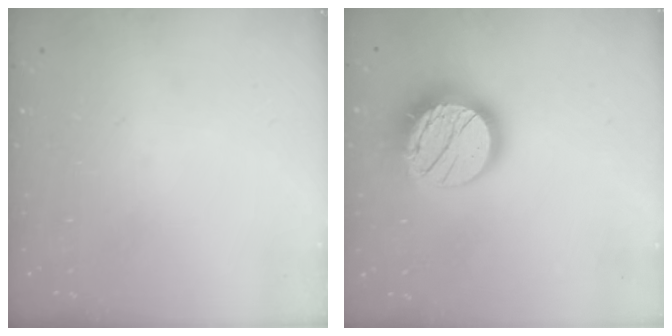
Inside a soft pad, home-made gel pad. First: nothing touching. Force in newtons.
{"total": 17.3, "press": 17.3, "slide": 1.1}